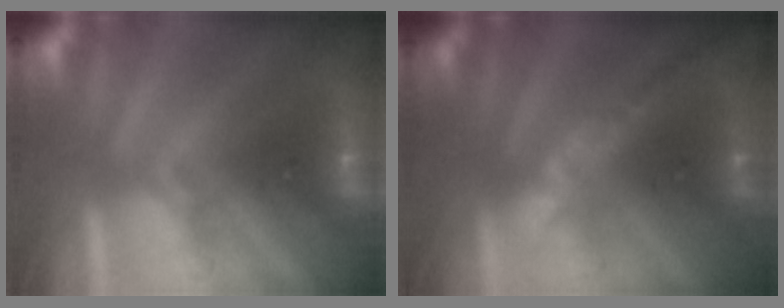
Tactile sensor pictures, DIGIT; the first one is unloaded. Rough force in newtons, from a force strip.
{"total": 2.4}